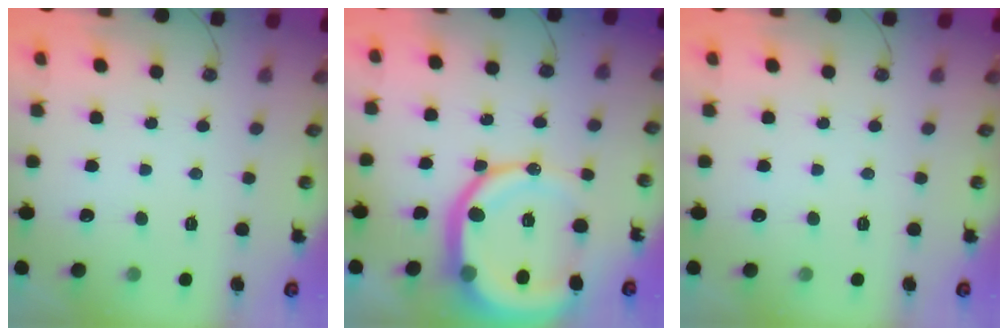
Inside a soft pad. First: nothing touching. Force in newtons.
{"total": 18.5, "press": 18.4, "slide": 2.4}
{"total": 0.0}